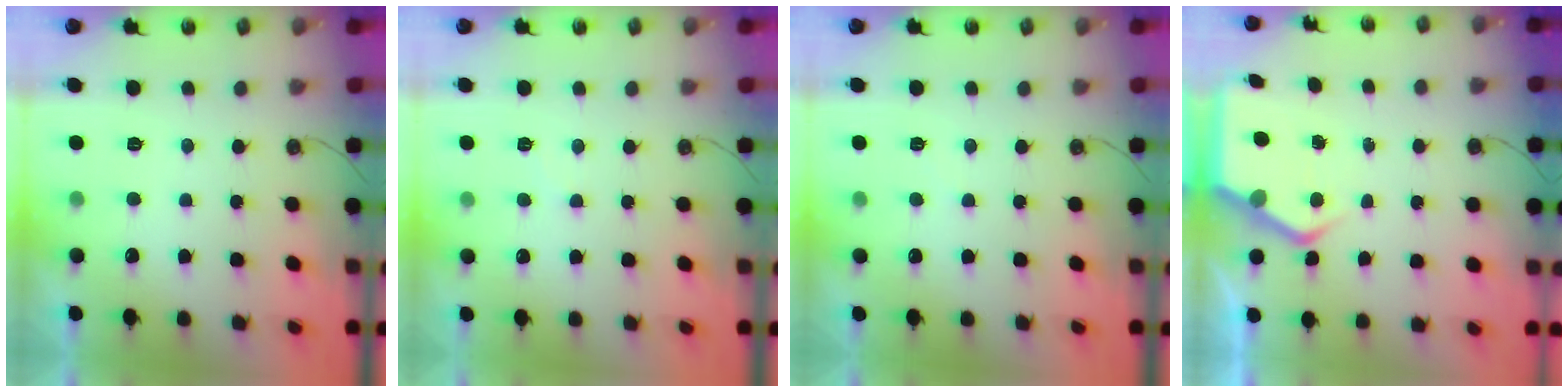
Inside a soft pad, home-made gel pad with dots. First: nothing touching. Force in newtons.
{"total": 4.4, "press": 4.3, "slide": 0.7}
{"total": 3.3, "press": 3.2, "slide": 0.4}
{"total": 4.7, "press": 4.6, "slide": 0.4}